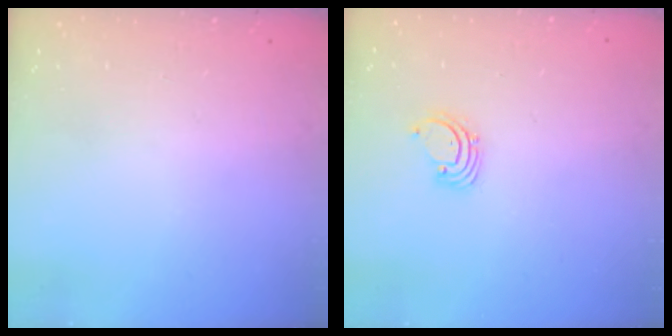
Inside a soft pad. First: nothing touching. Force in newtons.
{"total": 1.4, "press": 1.4, "slide": 0.1}